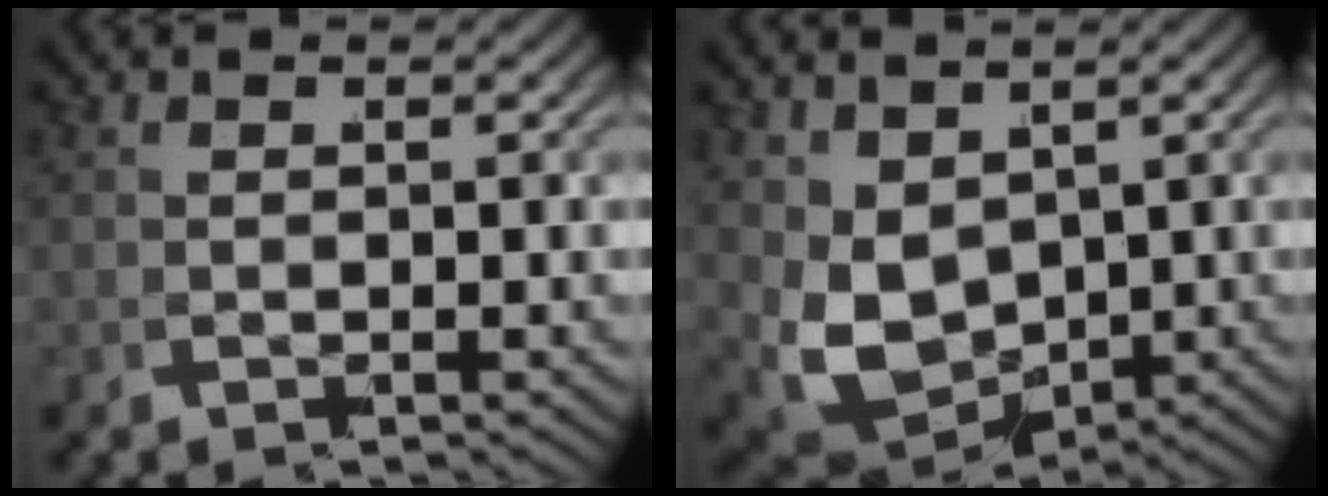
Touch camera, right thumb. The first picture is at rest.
{"total": 7.8, "force": [0.3, 5.7, 5.3], "torque": [-0.141, -0.055, 0.040]}